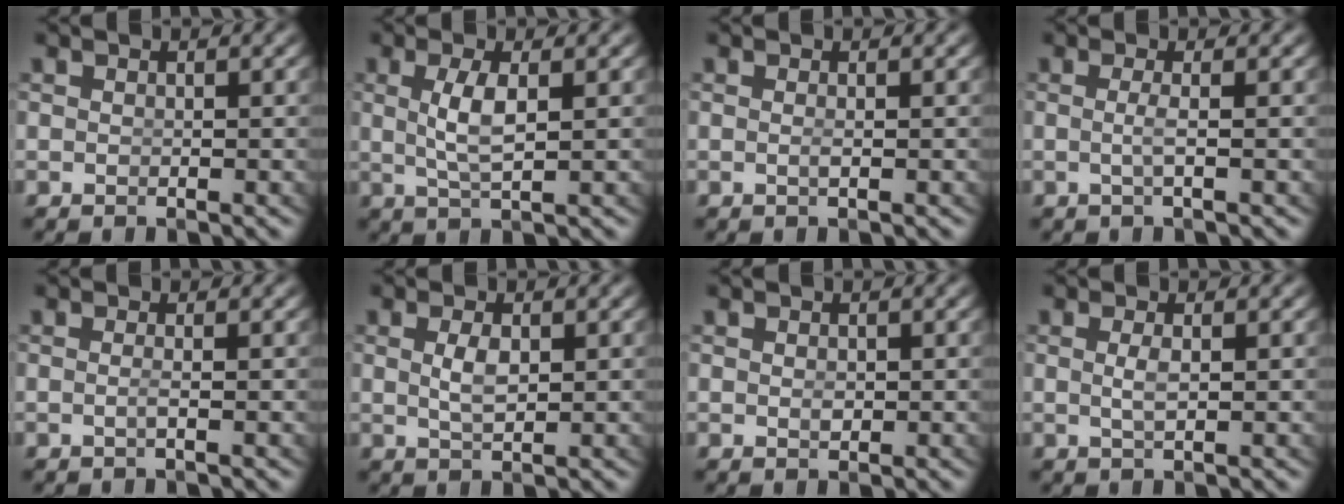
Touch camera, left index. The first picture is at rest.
{"total": 2.6, "force": [0.2, -0.1, 2.6], "torque": [-0.056, -0.013, 0.016]}
{"total": 0.6, "force": [-0.2, -0.3, 0.5], "torque": [-0.011, -0.008, 0.000]}
{"total": 1.4, "force": [-0.5, -0.7, 1.2], "torque": [-0.029, -0.012, -0.001]}
{"total": 1.0, "force": [-0.5, -0.6, 0.6], "torque": [-0.017, -0.009, -0.005]}
{"total": 1.9, "force": [0.3, 0.3, 1.9], "torque": [-0.038, -0.014, 0.017]}
{"total": 0.5, "force": [-0.1, 0.2, 0.5], "torque": [-0.014, -0.012, 0.004]}
{"total": 1.3, "force": [0.0, -0.2, 1.3], "torque": [-0.027, -0.012, 0.009]}